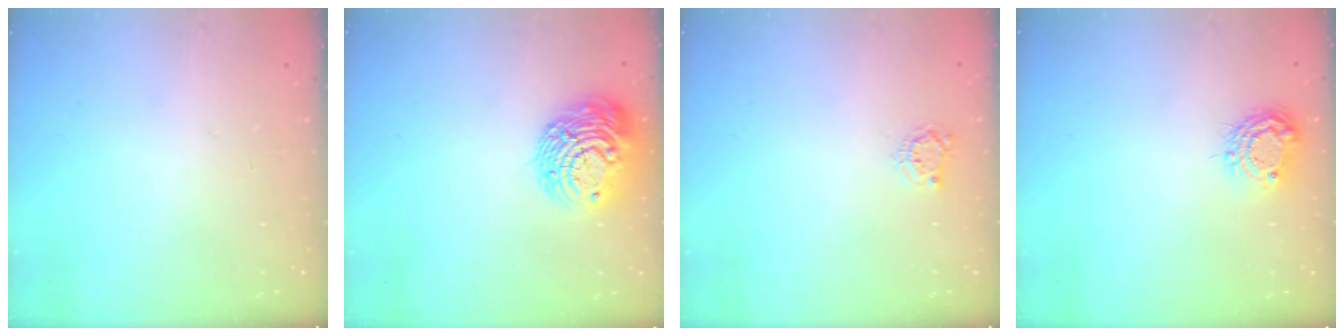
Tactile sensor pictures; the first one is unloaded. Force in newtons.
{"total": 13.0, "press": 13.0, "slide": 1.1}
{"total": 3.3, "press": 3.3, "slide": 0.3}
{"total": 8.6, "press": 8.5, "slide": 0.9}